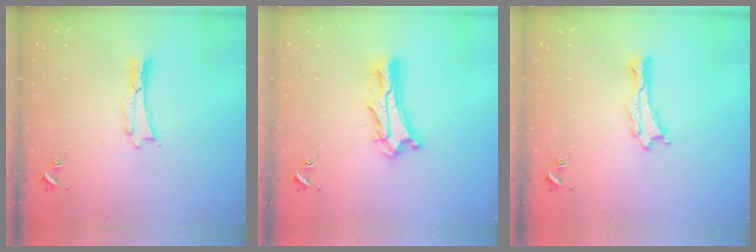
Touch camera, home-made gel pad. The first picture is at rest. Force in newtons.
{"total": 6.8, "press": 6.8, "slide": 0.6}
{"total": 0.0}